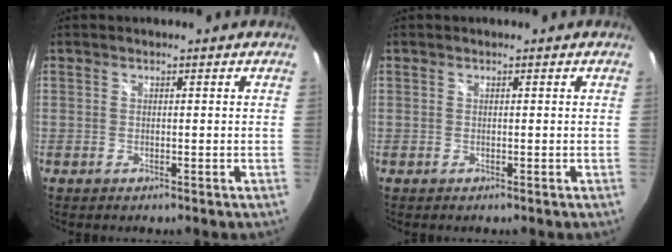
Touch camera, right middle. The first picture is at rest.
{"total": 0.0}